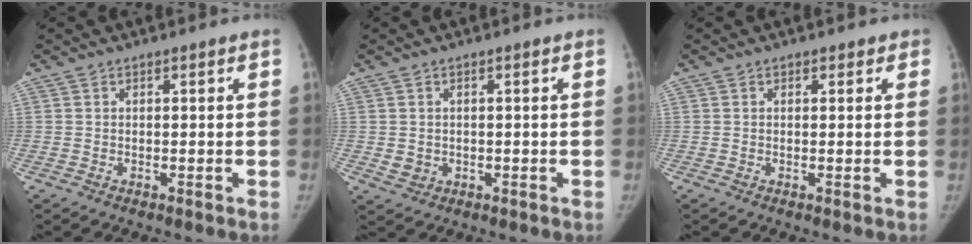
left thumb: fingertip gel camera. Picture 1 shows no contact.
{"total": 2.3, "force": [-0.1, 2.1, 0.9], "torque": [-0.009, -0.001, 0.007]}
{"total": 1.1, "force": [0.7, 0.9, 0.3], "torque": [0.014, -0.002, 0.003]}